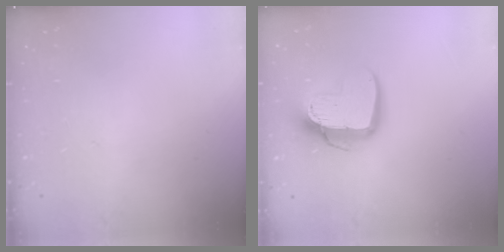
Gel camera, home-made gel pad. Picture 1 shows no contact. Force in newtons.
{"total": 13.5, "press": 13.5, "slide": 1.1}